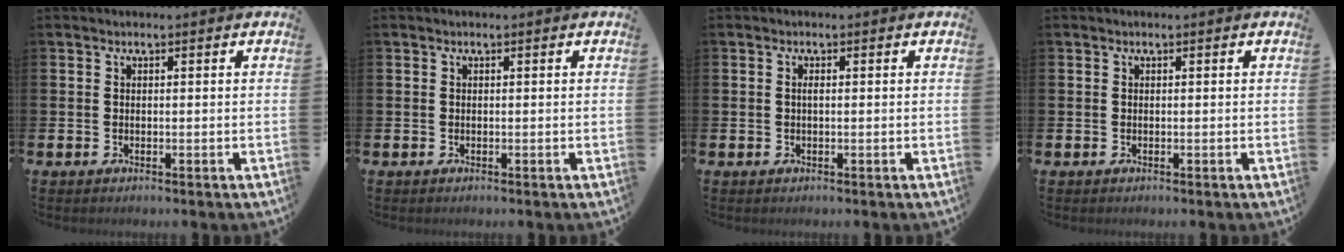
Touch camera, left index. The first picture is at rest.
{"total": 0.0}
{"total": 0.7, "force": [0.1, 0.1, 0.7], "torque": [-0.016, 0.001, 0.002]}
{"total": 0.0}